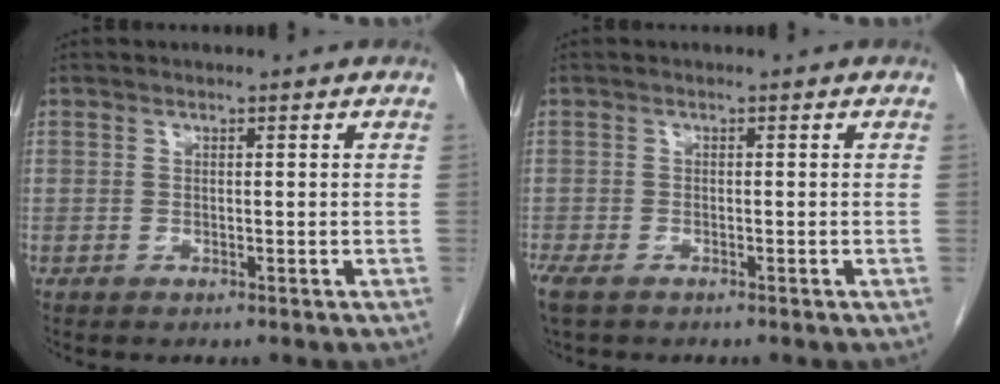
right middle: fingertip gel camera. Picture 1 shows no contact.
{"total": 4.9, "force": [-3.4, 2.1, 2.8], "torque": [-0.068, -0.016, -0.057]}